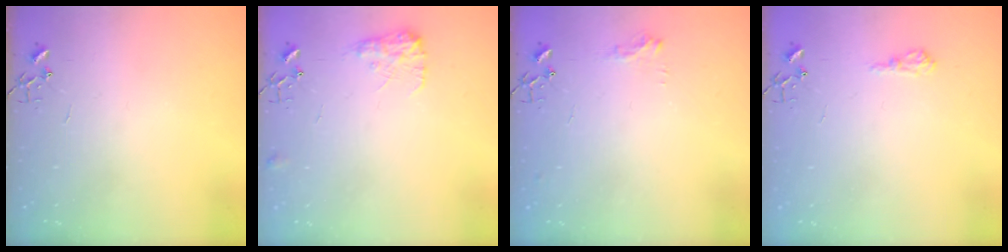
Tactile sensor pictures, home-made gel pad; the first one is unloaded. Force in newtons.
{"total": 9.5, "press": 9.5, "slide": 0.3}
{"total": 8.7, "press": 8.7, "slide": 0.9}
{"total": 7.1, "press": 7.1, "slide": 0.9}